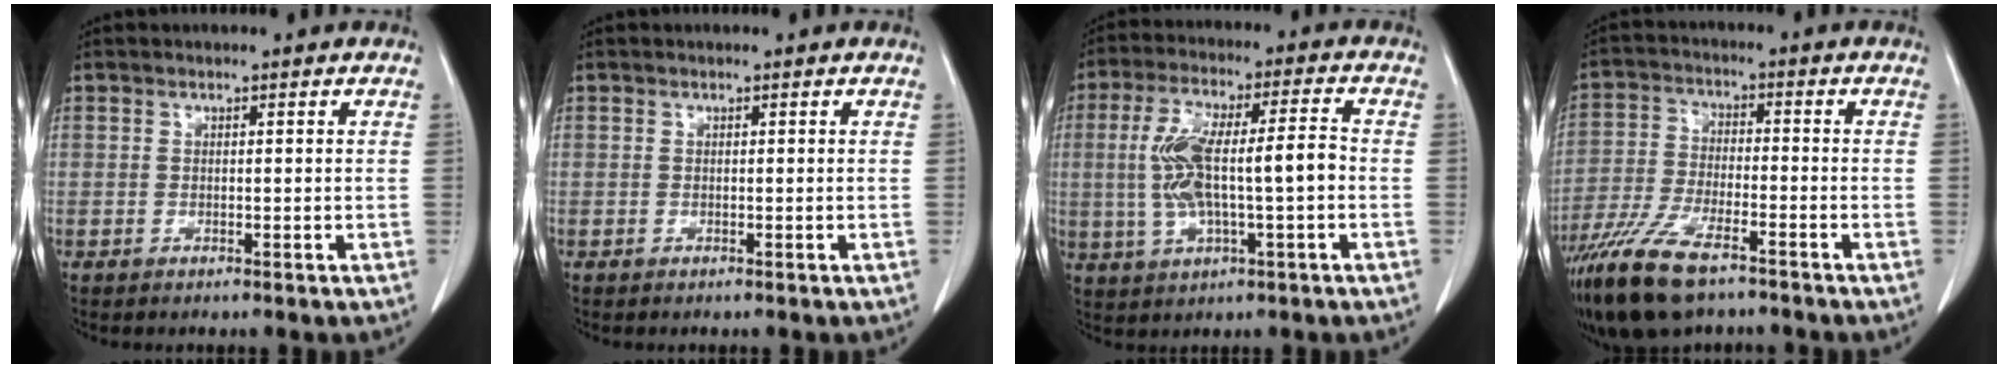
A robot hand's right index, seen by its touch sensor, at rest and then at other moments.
{"total": 0.0}
{"total": 12.0, "force": [-0.6, 2.9, 11.6], "torque": [-0.232, 0.023, -0.003]}
{"total": 12.7, "force": [-8.9, 3.6, 8.4], "torque": [-0.170, -0.023, -0.164]}